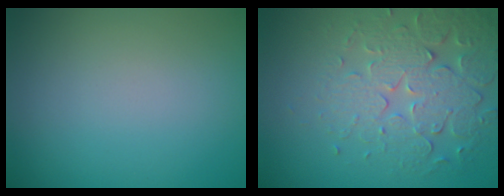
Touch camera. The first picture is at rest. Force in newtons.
{"total": 5.1, "press": 4.4, "slide": 2.6}